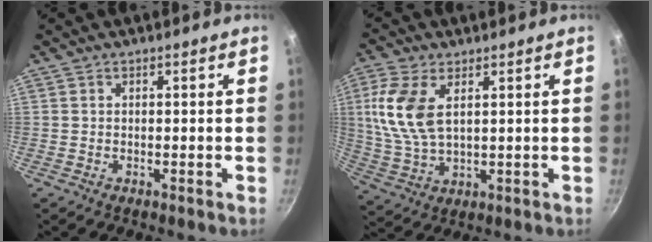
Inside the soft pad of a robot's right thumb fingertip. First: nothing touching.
{"total": 11.2, "force": [3.1, 5.9, 9.0], "torque": [-0.192, -0.003, 0.068]}